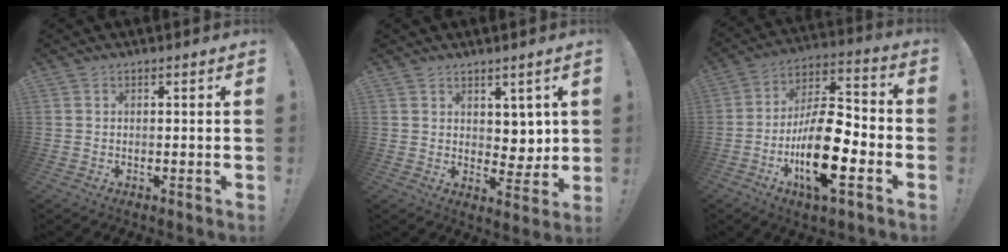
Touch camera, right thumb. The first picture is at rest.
{"total": 5.9, "force": [3.1, 4.6, 2.0], "torque": [-0.013, -0.032, 0.062]}
{"total": 19.8, "force": [-7.2, 7.7, 16.8], "torque": [-0.315, 0.035, -0.111]}